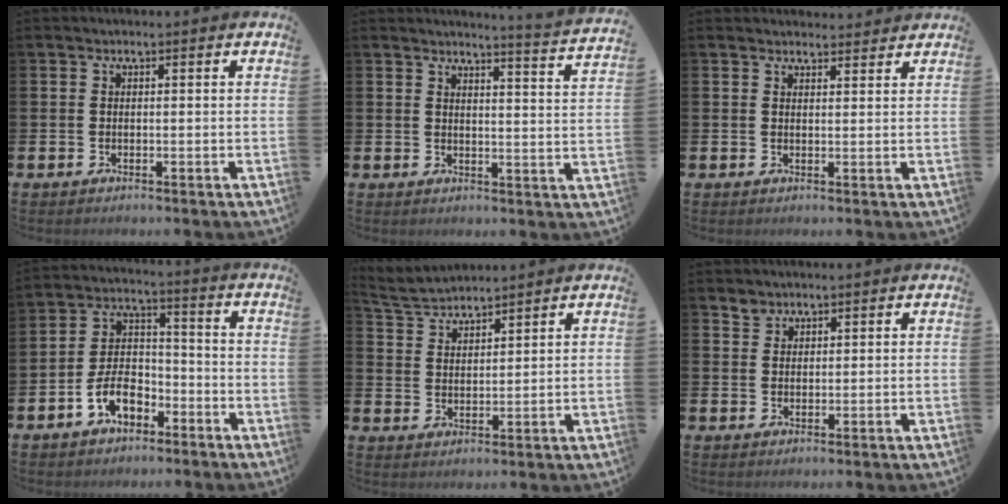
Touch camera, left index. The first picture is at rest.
{"total": 3.6, "force": [3.5, -0.8, 0.2], "torque": [-0.006, -0.036, 0.056]}
{"total": 2.4, "force": [2.4, 0.5, -0.2], "torque": [0.008, -0.015, 0.042]}
{"total": 6.6, "force": [-3.8, 3.8, 3.8], "torque": [-0.091, 0.015, -0.076]}
{"total": 4.0, "force": [3.9, 0.5, 0.1], "torque": [-0.025, -0.021, 0.071]}
{"total": 2.3, "force": [2.1, 0.9, -0.1], "torque": [0.006, -0.006, 0.038]}